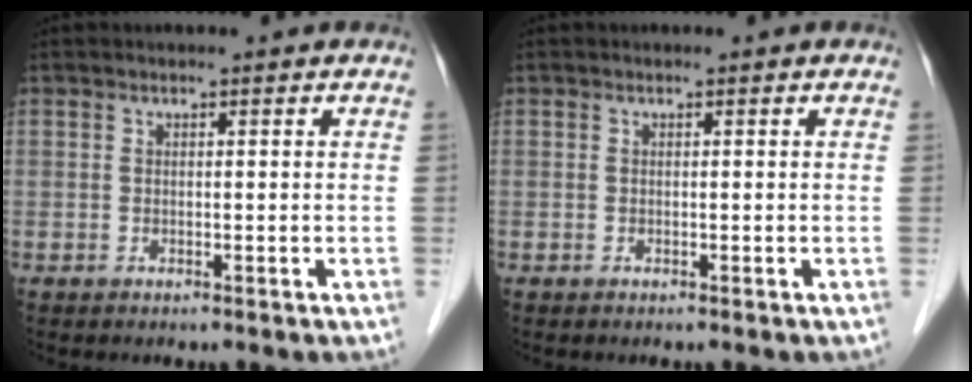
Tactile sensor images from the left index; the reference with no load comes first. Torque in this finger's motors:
{"motor_torque": [0.00, 0.00, 0.00, 0.00]}